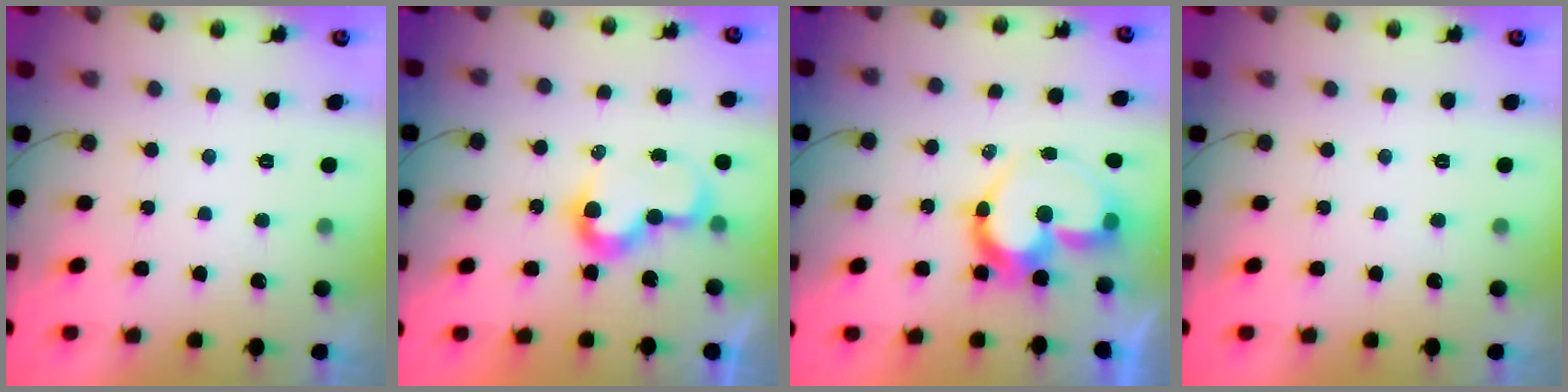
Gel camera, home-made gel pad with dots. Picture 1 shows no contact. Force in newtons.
{"total": 8.5, "press": 8.5, "slide": 0.1}
{"total": 13.1, "press": 13.0, "slide": 1.5}
{"total": 0.0}